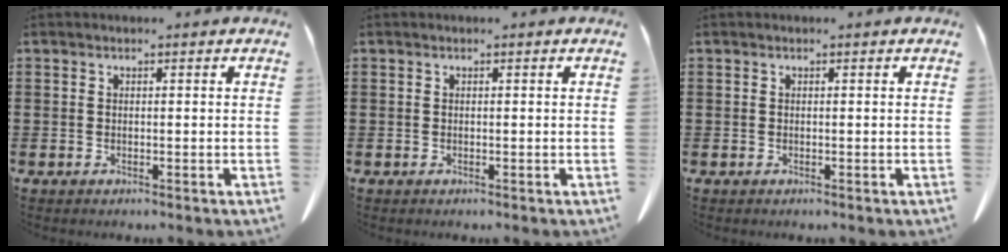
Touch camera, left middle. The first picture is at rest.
{"total": 0.0}
{"total": 0.0}